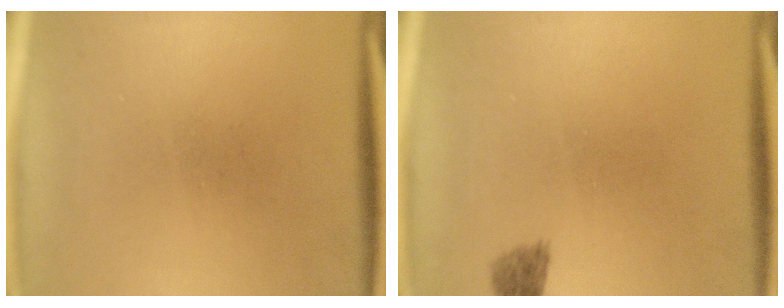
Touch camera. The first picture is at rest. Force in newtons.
{"total": 1.9}